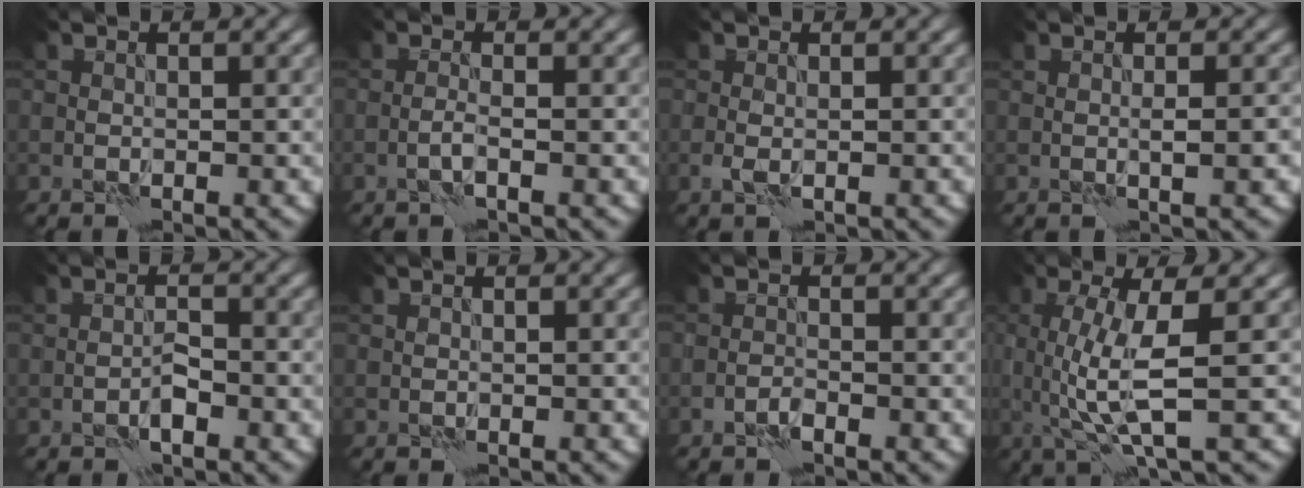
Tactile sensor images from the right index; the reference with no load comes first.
{"total": 0.9, "force": [-0.5, -0.1, 0.8], "torque": [-0.016, 0.004, -0.013]}
{"total": 1.3, "force": [-0.3, 0.5, 1.1], "torque": [-0.025, -0.001, -0.007]}
{"total": 1.9, "force": [-0.3, 0.2, 1.9], "torque": [-0.030, 0.003, -0.007]}
{"total": 1.4, "force": [-0.9, 0.4, 1.0], "torque": [-0.019, 0.005, -0.019]}
{"total": 0.0}
{"total": 1.1, "force": [-0.9, 0.2, 0.6], "torque": [-0.013, 0.004, -0.020]}
{"total": 5.8, "force": [0.2, 1.3, 5.6], "torque": [-0.109, -0.003, 0.003]}